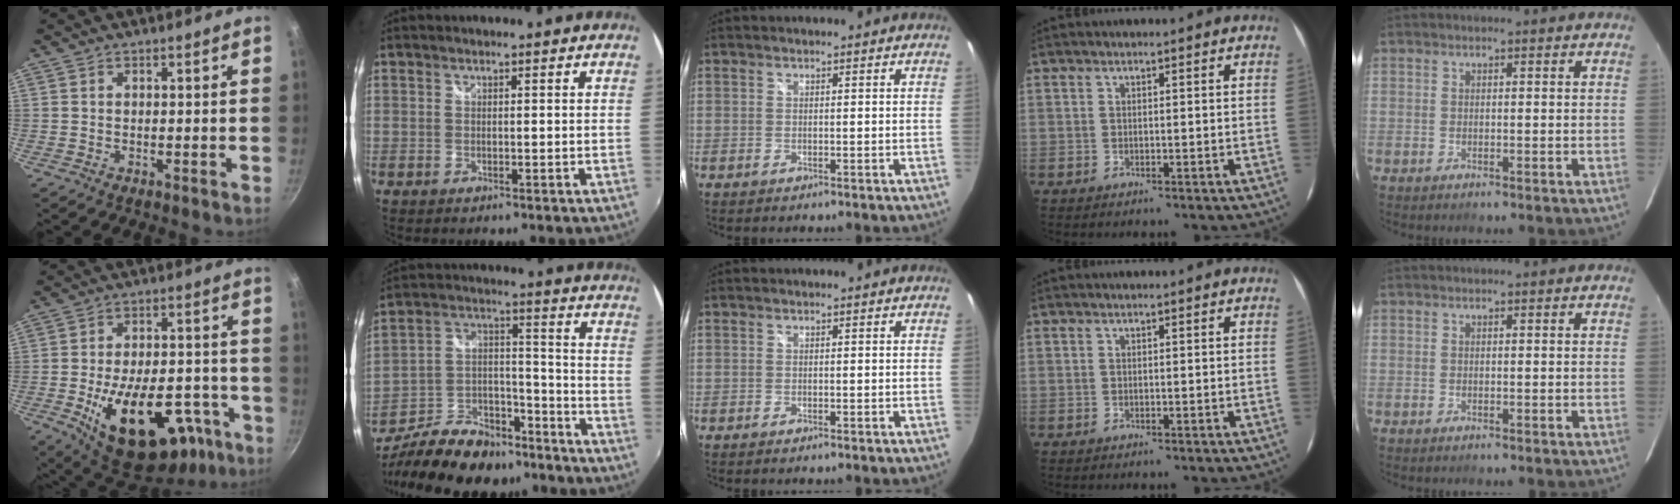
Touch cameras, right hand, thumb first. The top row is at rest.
{"thumb": {"total": 26.7, "force": [-11.8, 14.1, 19.4], "torque": [-0.245, 0.039, -0.150]}, "index": {"total": 24.0, "force": [-18.0, 10.9, 11.4], "torque": [-0.237, 0.019, -0.275]}}